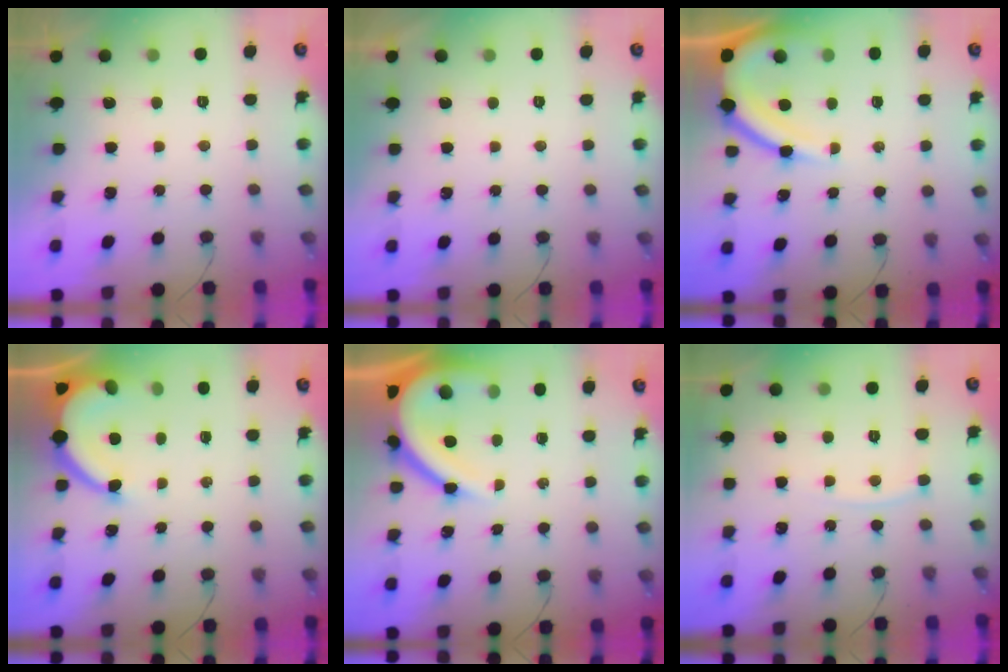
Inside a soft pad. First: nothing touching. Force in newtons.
{"total": 1.1, "press": 1.1, "slide": 0.1}
{"total": 9.5, "press": 9.4, "slide": 0.9}
{"total": 8.1, "press": 8.0, "slide": 0.5}
{"total": 12.9, "press": 12.8, "slide": 1.6}
{"total": 6.0, "press": 6.0, "slide": 0.6}